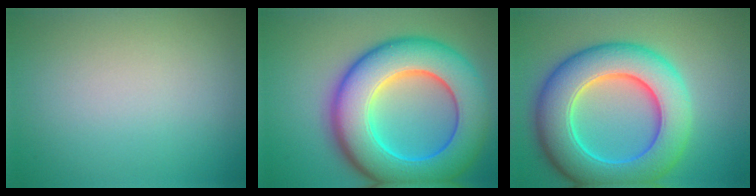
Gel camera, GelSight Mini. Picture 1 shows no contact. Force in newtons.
{"total": 12.7, "press": 12.7, "slide": 0.2}
{"total": 10.4, "press": 10.4, "slide": 0.2}